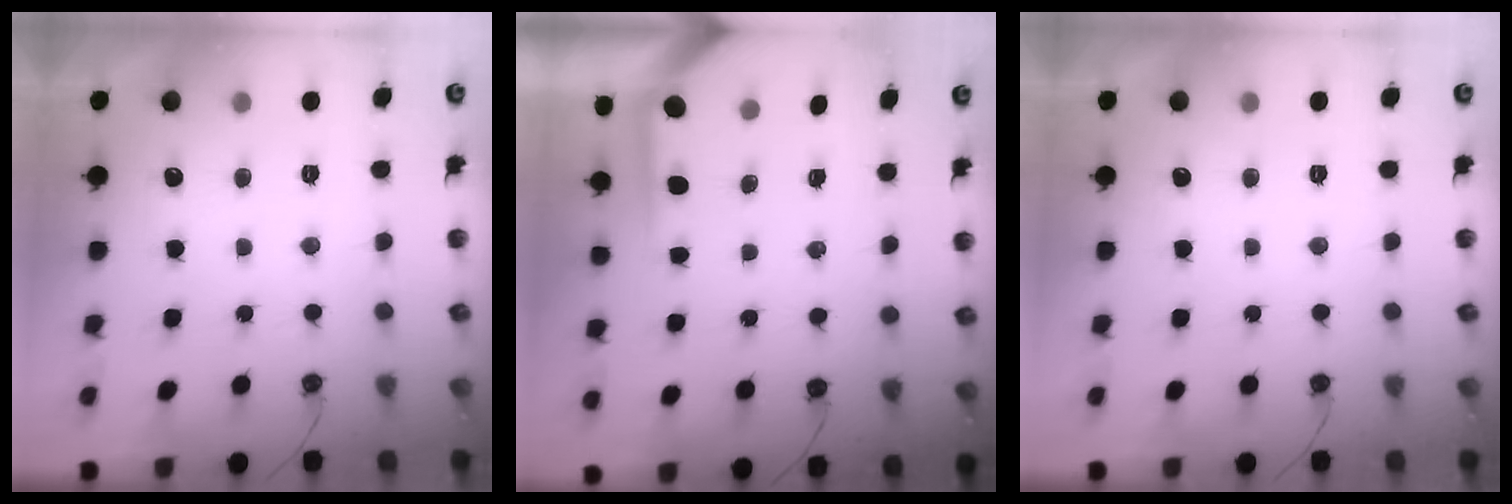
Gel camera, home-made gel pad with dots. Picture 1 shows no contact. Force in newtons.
{"total": 3.5, "press": 3.5, "slide": 0.3}
{"total": 0.0}